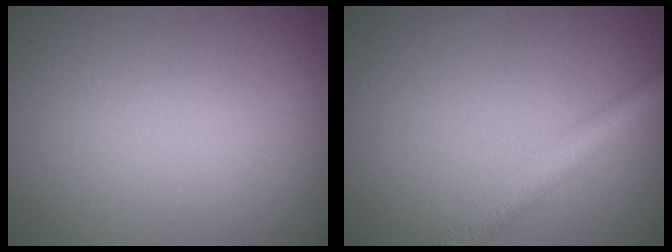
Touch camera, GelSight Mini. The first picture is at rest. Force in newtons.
{"total": 3.5, "press": 3.5, "slide": 0.1}